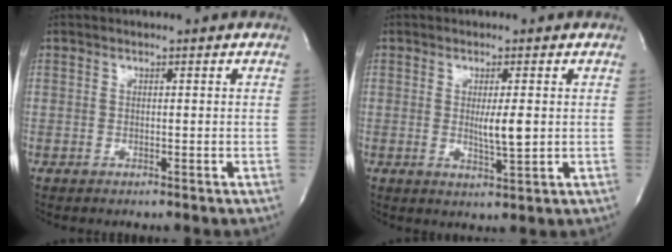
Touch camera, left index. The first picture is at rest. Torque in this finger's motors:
{"motor_torque": [0.22, 0.11, 0.04, 0.05]}